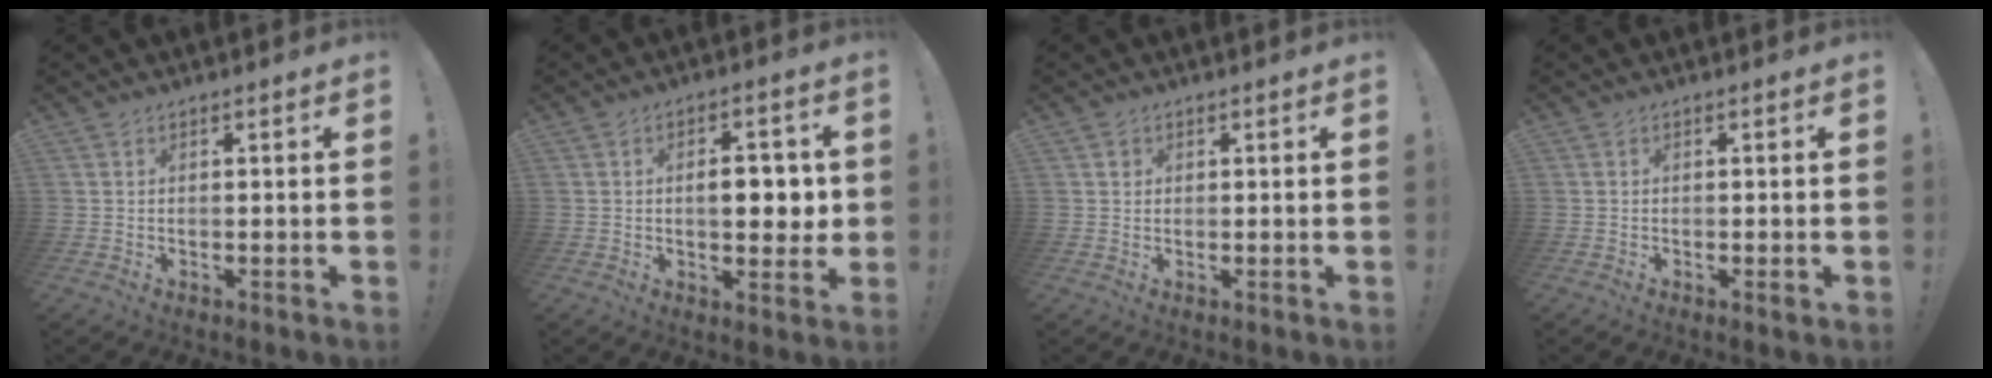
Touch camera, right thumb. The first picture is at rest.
{"total": 7.3, "force": [0.2, 3.5, 6.4], "torque": [-0.086, 0.001, -0.003]}
{"total": 1.4, "force": [0.5, 1.2, 0.4], "torque": [0.006, -0.003, 0.006]}
{"total": 1.0, "force": [-0.3, 0.2, 0.9], "torque": [-0.005, -0.003, -0.007]}